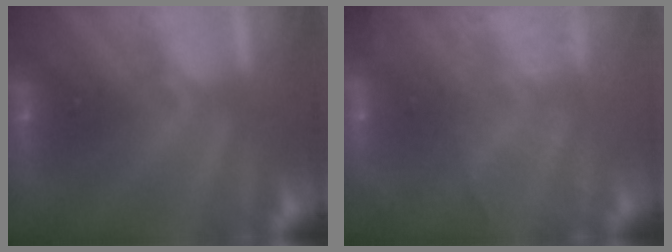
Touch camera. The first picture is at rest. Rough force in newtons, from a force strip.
{"total": 6.7}